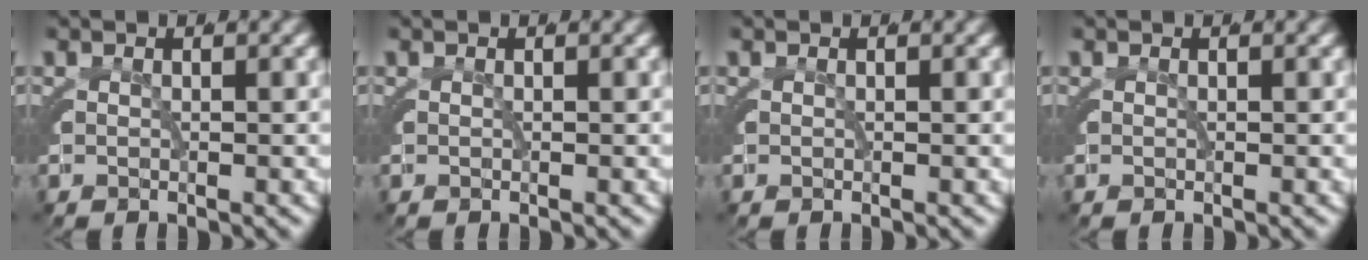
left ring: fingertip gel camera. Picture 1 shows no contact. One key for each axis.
{"total": 0.0}
{"total": 0.0}
{"total": 0.0}